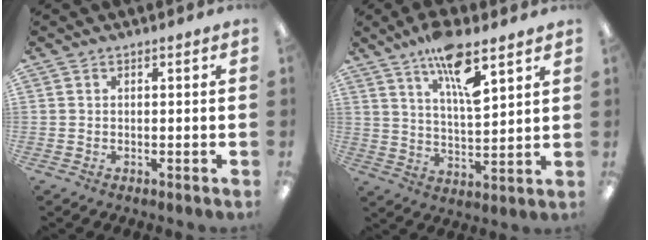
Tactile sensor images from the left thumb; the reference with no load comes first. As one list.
[{"total": 12.6, "force": [8.3, 3.6, 8.7], "torque": [-0.145, -0.042, 0.141]}]